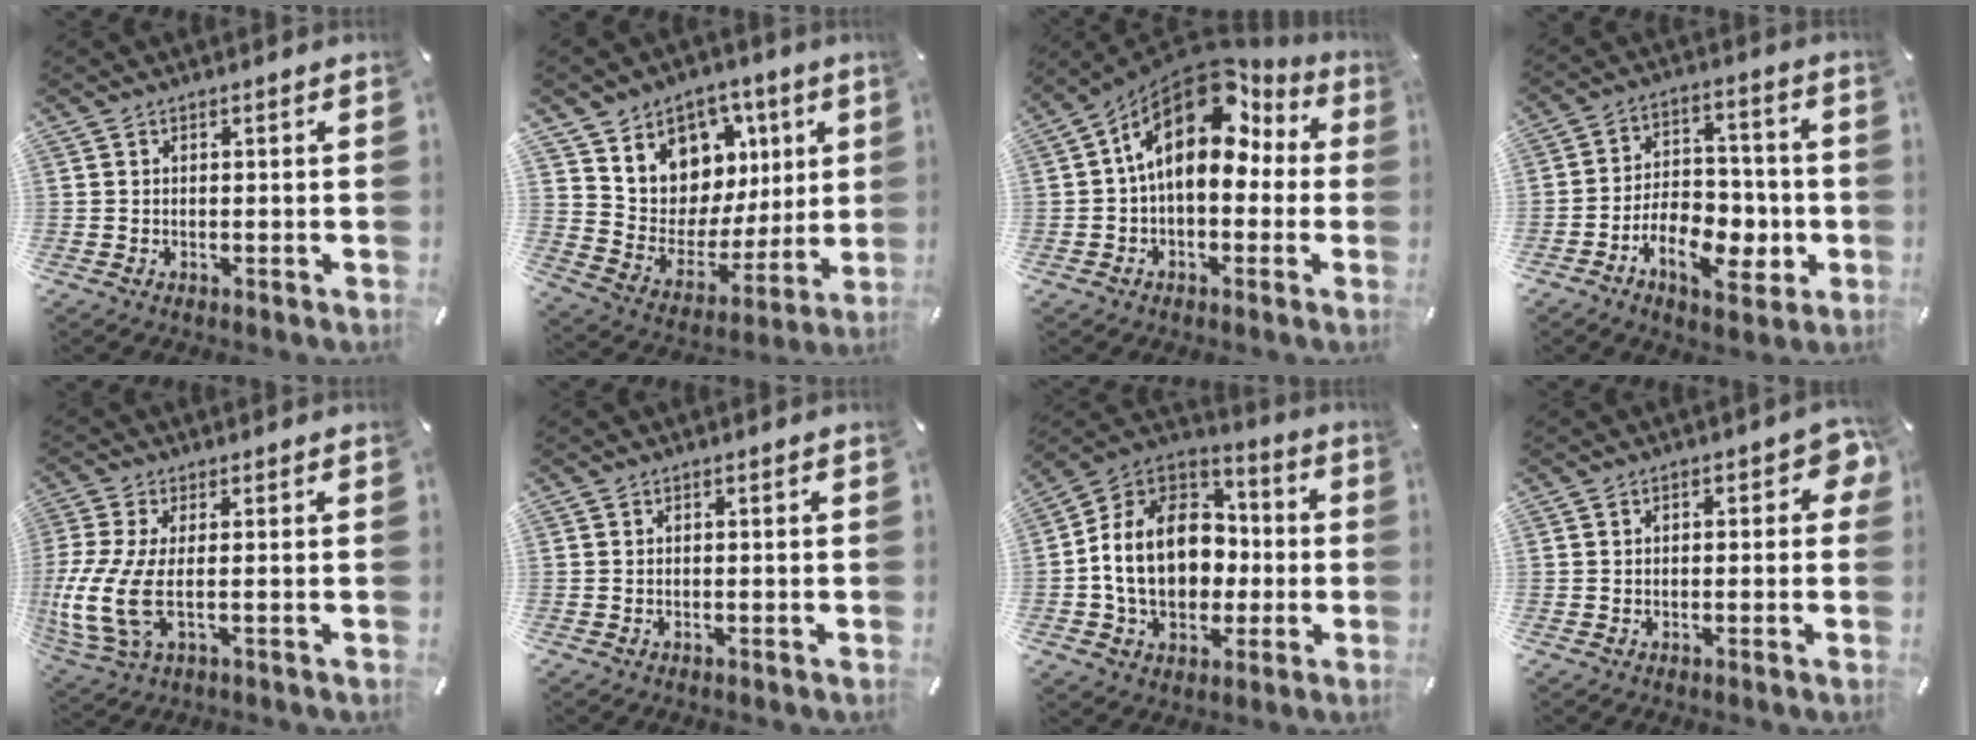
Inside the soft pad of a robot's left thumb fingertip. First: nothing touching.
{"total": 10.4, "force": [4.4, 9.3, 1.2], "torque": [-0.025, -0.061, 0.090]}
{"total": 17.6, "force": [5.8, 10.9, 12.5], "torque": [-0.218, -0.033, 0.095]}
{"total": 13.4, "force": [-5.2, 8.9, 8.6], "torque": [-0.146, 0.022, -0.087]}
{"total": 11.1, "force": [-0.3, 4.5, 10.2], "torque": [-0.230, -0.024, -0.001]}
{"total": 0.0}
{"total": 17.9, "force": [-1.9, 14.3, 10.5], "torque": [-0.216, 0.013, -0.032]}
{"total": 3.8, "force": [0.5, 2.3, 3.0], "torque": [-0.033, 0.003, 0.003]}